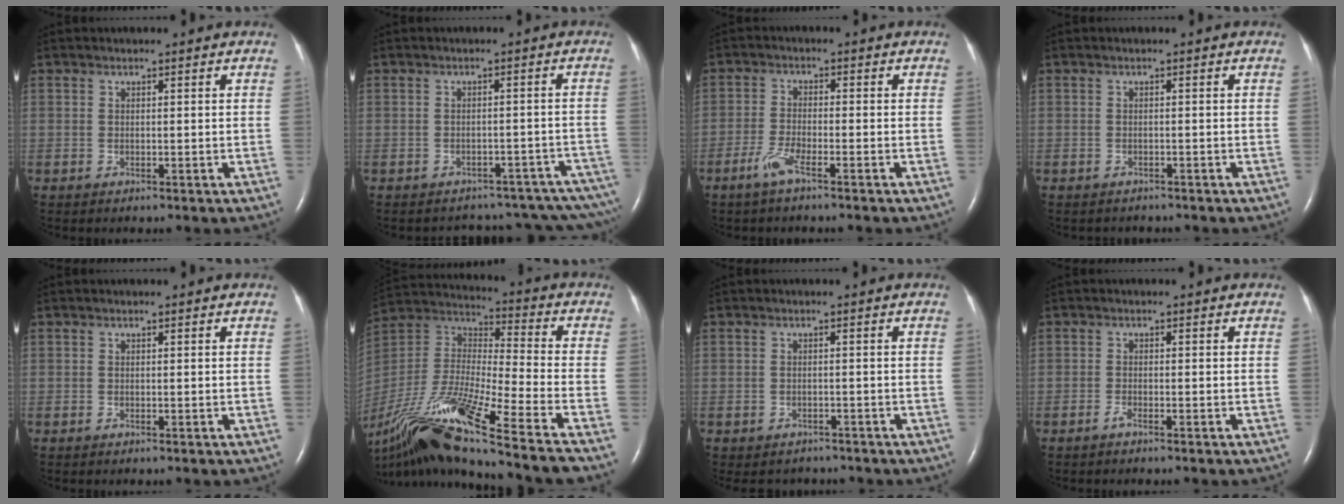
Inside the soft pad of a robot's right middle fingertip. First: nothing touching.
{"total": 14.9, "force": [-13.0, 5.7, 4.6], "torque": [-0.040, 0.035, -0.130]}
{"total": 3.8, "force": [-2.7, 0.4, 2.7], "torque": [-0.068, -0.006, -0.057]}
{"total": 1.7, "force": [-1.6, 0.7, 0.1], "torque": [-0.009, -0.002, -0.021]}
{"total": 0.0}
{"total": 25.8, "force": [-18.1, 0.4, 18.4], "torque": [-0.377, -0.048, -0.334]}
{"total": 3.7, "force": [-3.3, 1.7, 0.0], "torque": [-0.005, 0.005, -0.042]}
{"total": 1.1, "force": [-0.9, 0.0, 0.6], "torque": [-0.019, -0.001, -0.019]}